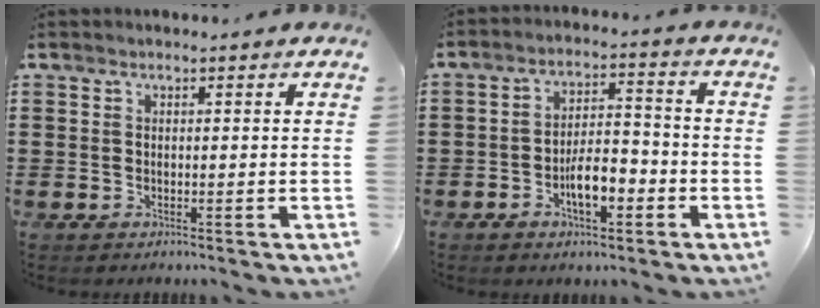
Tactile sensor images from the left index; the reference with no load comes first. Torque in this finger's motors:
{"motor_torque": [0.52, 0.39, 0.24, 0.07]}